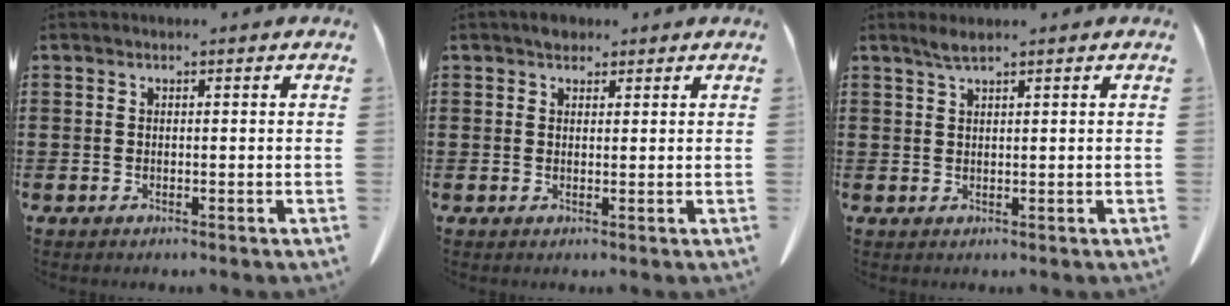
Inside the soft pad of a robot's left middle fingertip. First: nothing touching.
{"total": 1.9, "force": [1.5, 1.1, 0.5], "torque": [-0.006, 0.001, 0.028]}
{"total": 1.9, "force": [1.4, 0.1, 1.3], "torque": [-0.027, 0.001, 0.025]}